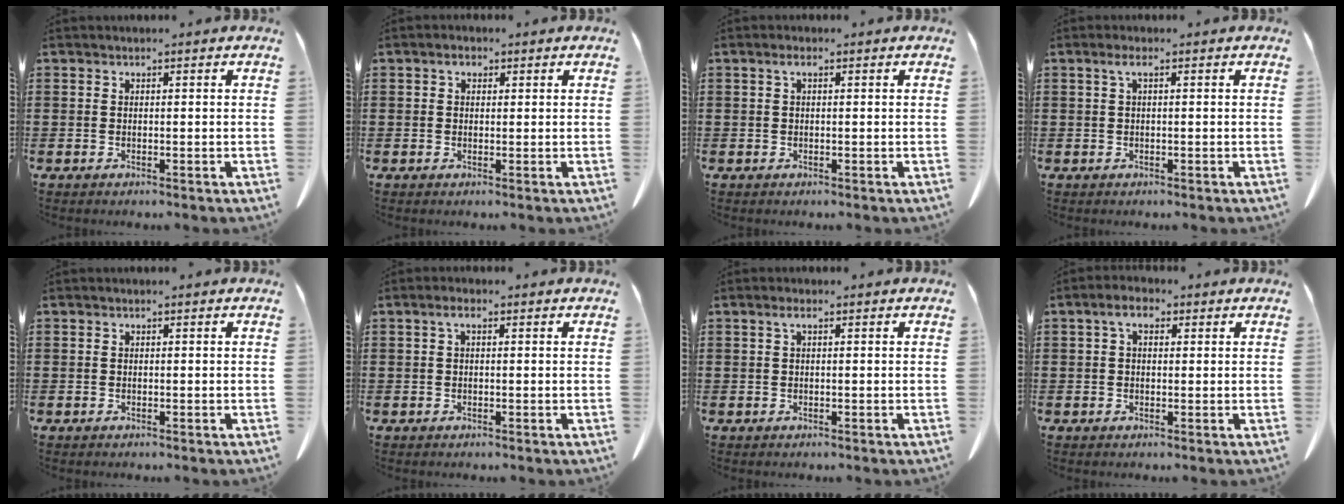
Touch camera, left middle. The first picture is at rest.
{"total": 1.5, "force": [0.6, 1.0, 1.0], "torque": [-0.023, 0.007, 0.010]}
{"total": 1.3, "force": [0.2, 0.4, 1.2], "torque": [-0.025, 0.005, 0.002]}
{"total": 1.5, "force": [0.1, 0.3, 1.5], "torque": [-0.030, 0.001, 0.002]}
{"total": 0.0}
{"total": 1.5, "force": [0.0, 0.6, 1.4], "torque": [-0.029, 0.004, -0.001]}
{"total": 1.2, "force": [0.1, 0.3, 1.2], "torque": [-0.024, 0.002, 0.002]}
{"total": 3.2, "force": [1.2, 1.7, 2.5], "torque": [-0.055, 0.009, 0.018]}